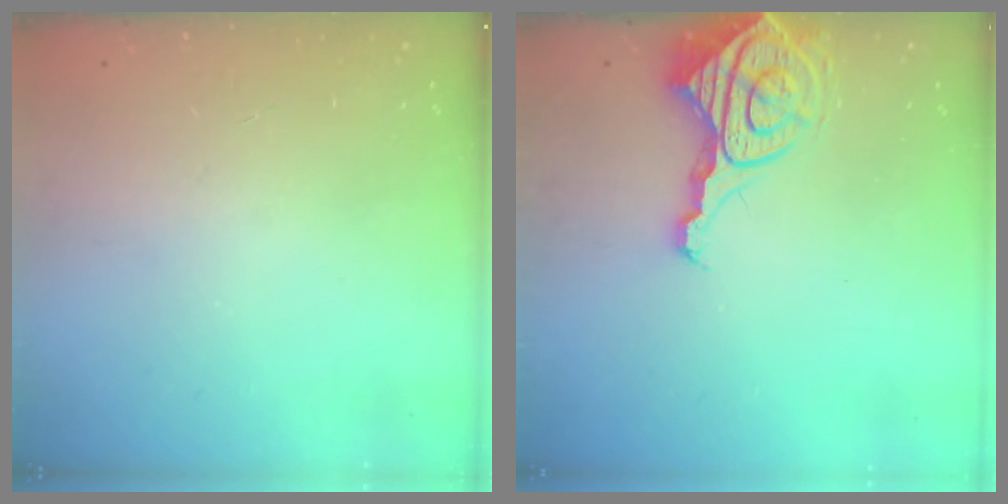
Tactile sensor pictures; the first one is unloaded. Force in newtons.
{"total": 10.1, "press": 10.0, "slide": 0.9}